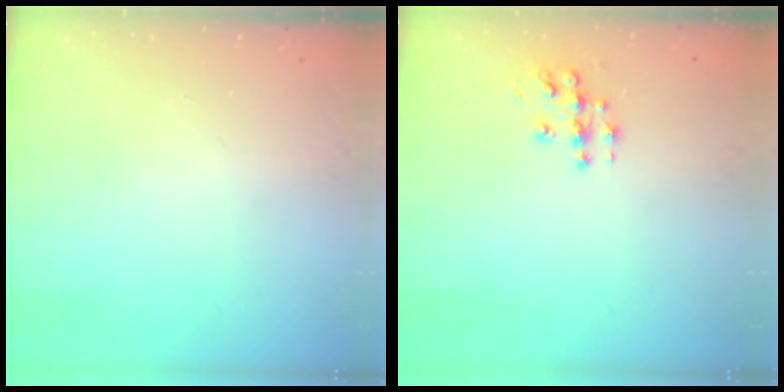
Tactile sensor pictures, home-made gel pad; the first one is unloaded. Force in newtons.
{"total": 9.4, "press": 9.4, "slide": 0.5}